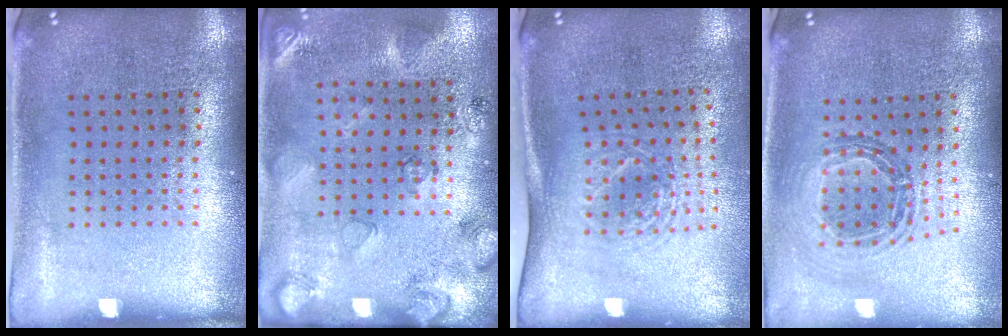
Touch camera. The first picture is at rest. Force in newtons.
{"total": 2.5, "press": 1.8, "slide": 1.8}
{"total": 1.7, "press": 1.3, "slide": 1.2}
{"total": 0.9, "press": 0.9, "slide": 0.1}